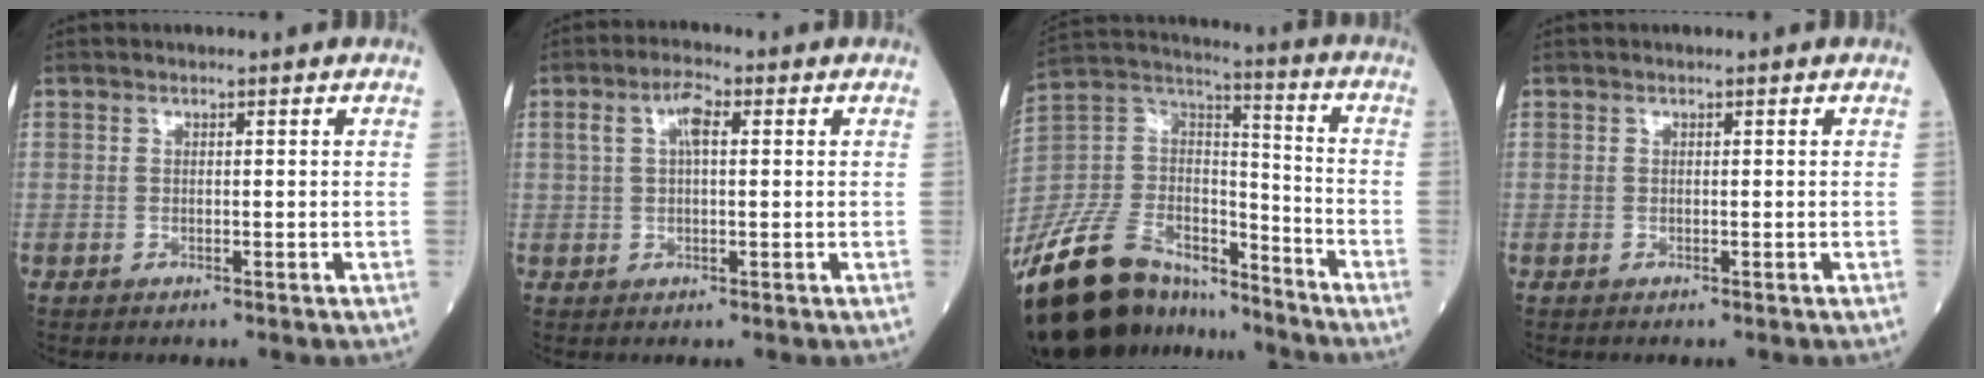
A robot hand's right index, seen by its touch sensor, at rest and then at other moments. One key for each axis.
{"total": 4.1, "fx": 1.1, "fy": 1.4, "fz": 3.7, "tx": -0.076, "ty": 0.019, "tz": 0.022}
{"total": 23.0, "fx": -18.8, "fy": 9.4, "fz": 9.3, "tx": -0.230, "ty": 0.022, "tz": -0.335}
{"total": 0.0}